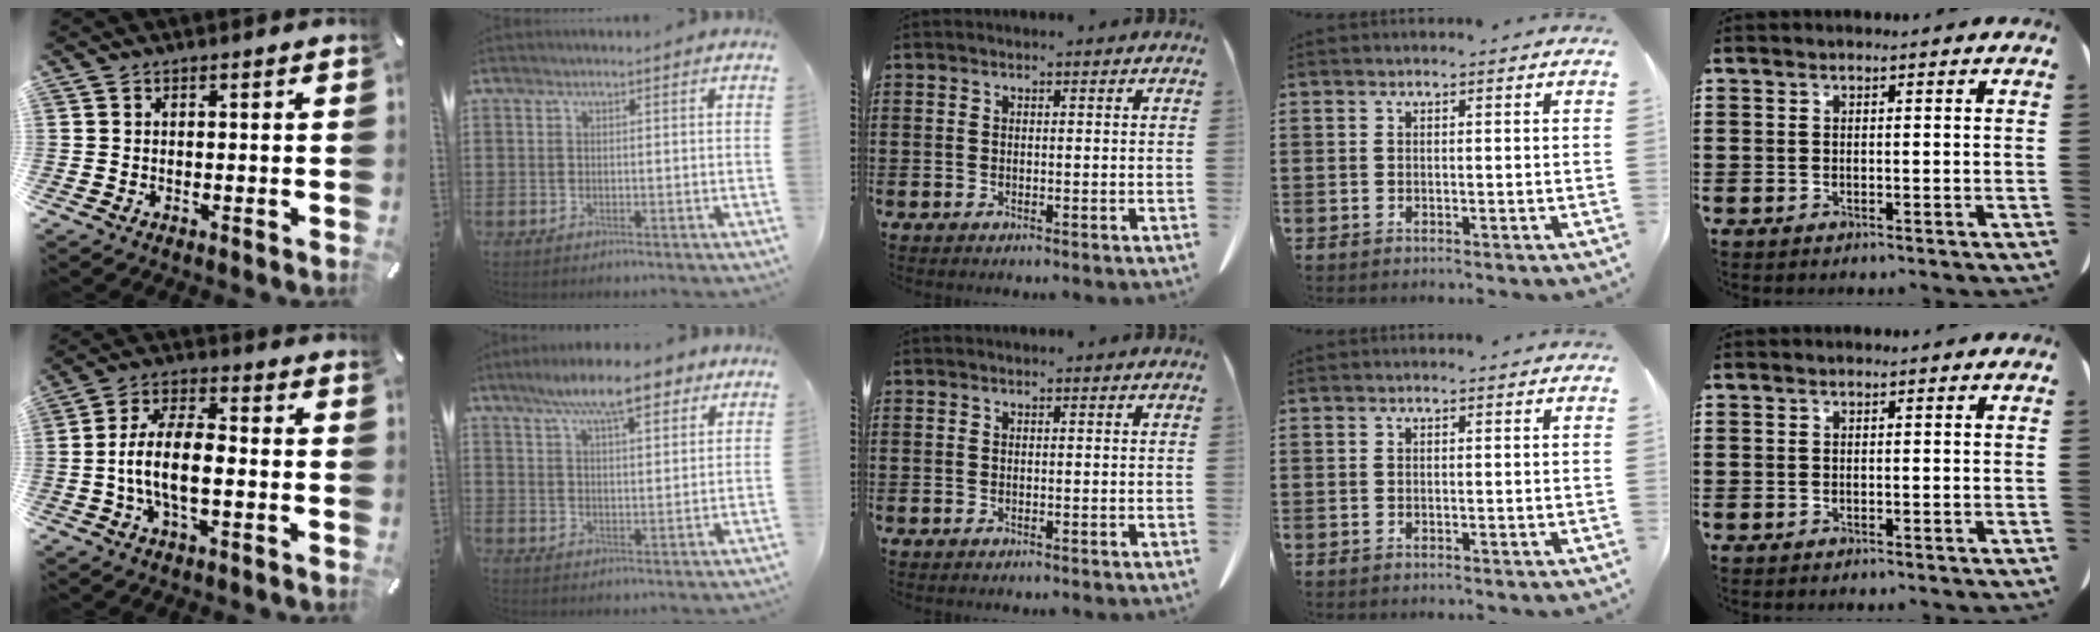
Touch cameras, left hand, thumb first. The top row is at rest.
{"thumb": {"total": 10.3, "force": [-2.4, 4.7, 8.8], "torque": [-0.181, 0.008, -0.045]}, "index": {"total": 9.3, "force": [6.7, 2.3, 6.0], "torque": [-0.115, -0.009, 0.118]}}